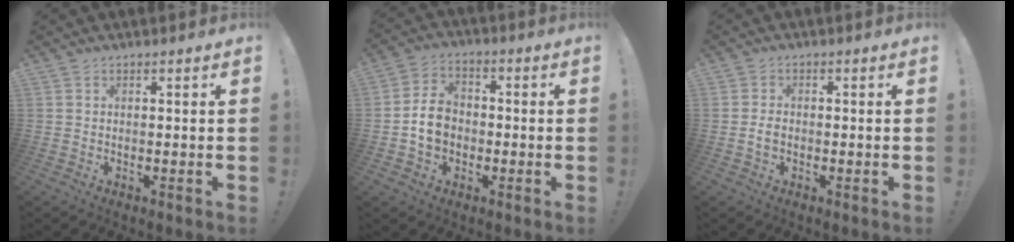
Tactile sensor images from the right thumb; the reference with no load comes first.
{"total": 9.3, "force": [-1.3, 7.6, 5.1], "torque": [-0.089, 0.018, -0.021]}
{"total": 2.1, "force": [-0.8, 1.3, 1.5], "torque": [-0.022, 0.004, -0.014]}